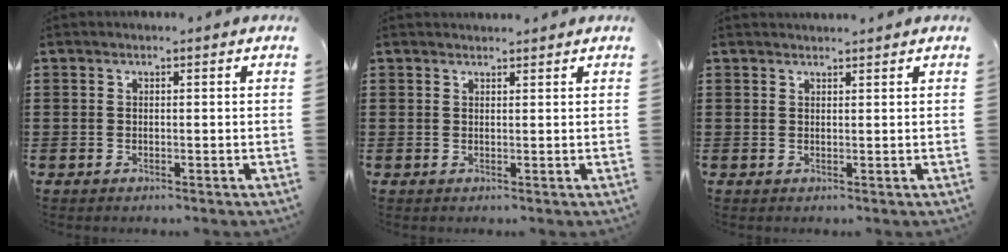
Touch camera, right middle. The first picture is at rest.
{"total": 1.1, "force": [1.1, 0.0, 0.0], "torque": [-0.003, -0.003, 0.022]}
{"total": 1.2, "force": [1.2, 0.0, 0.0], "torque": [-0.003, -0.003, 0.023]}